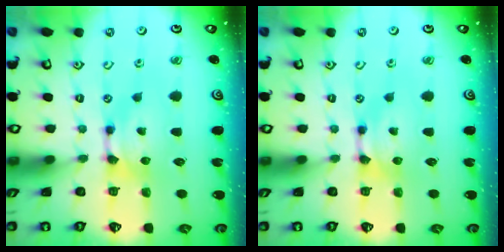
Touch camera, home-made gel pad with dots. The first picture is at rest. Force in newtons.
{"total": 0.0}